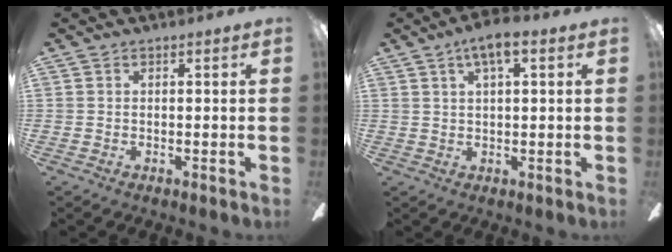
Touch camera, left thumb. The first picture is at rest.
{"total": 5.7, "force": [3.1, 1.7, 4.5], "torque": [-0.085, 0.001, 0.050]}